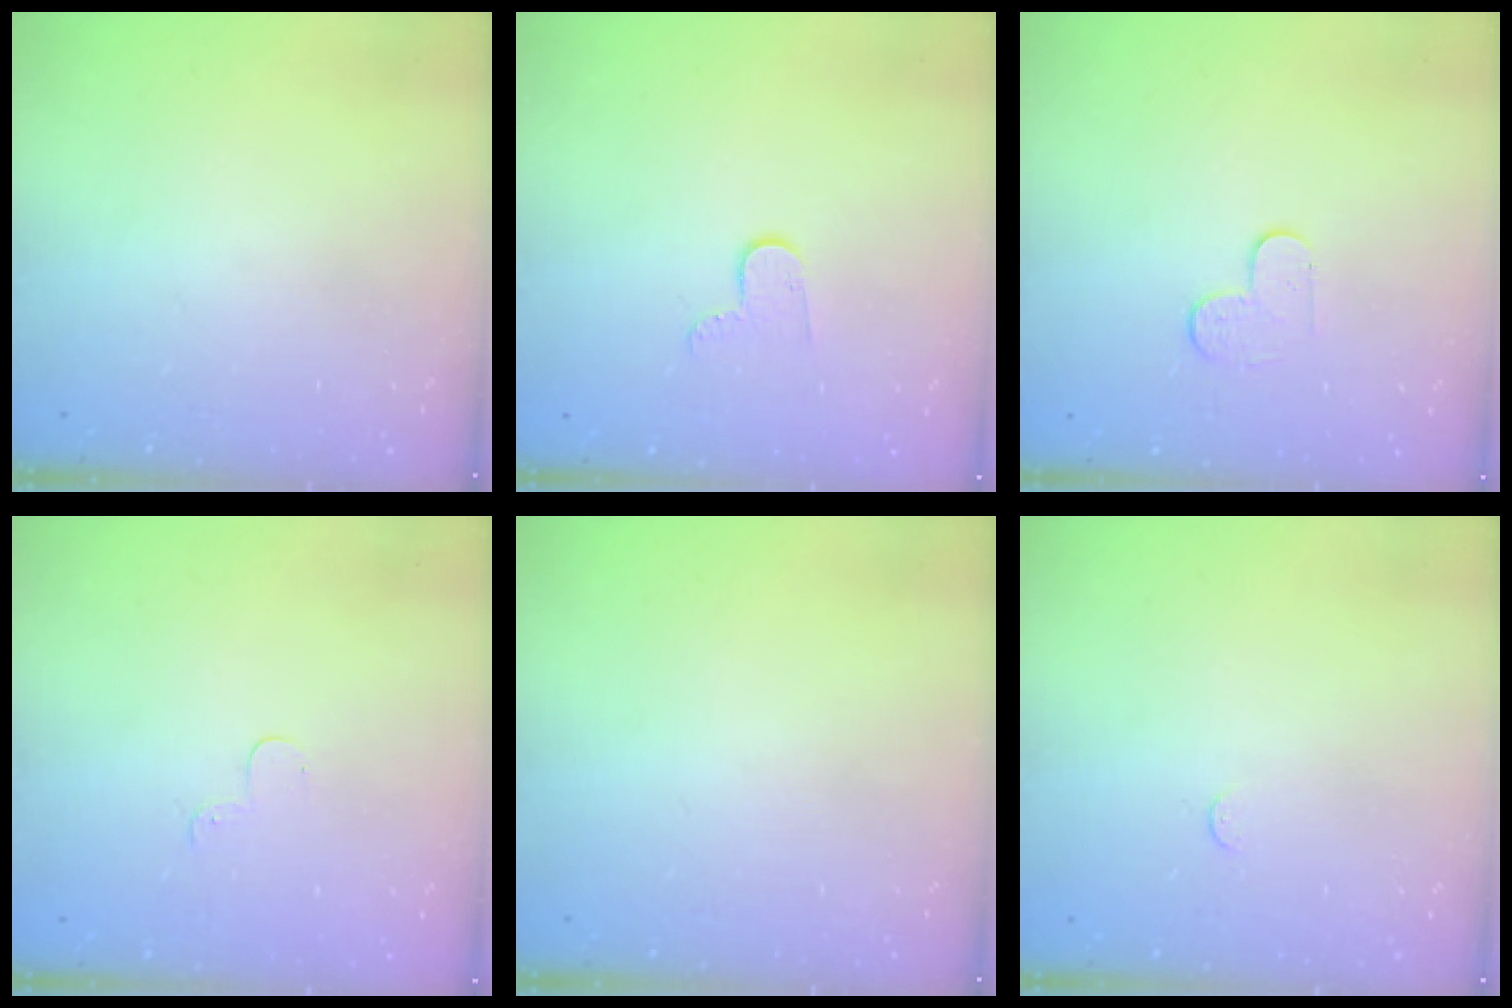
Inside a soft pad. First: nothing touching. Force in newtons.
{"total": 5.7, "press": 5.7, "slide": 0.5}
{"total": 6.2, "press": 6.1, "slide": 0.5}
{"total": 2.9, "press": 2.8, "slide": 0.3}
{"total": 0.0}
{"total": 2.7, "press": 2.7, "slide": 0.2}